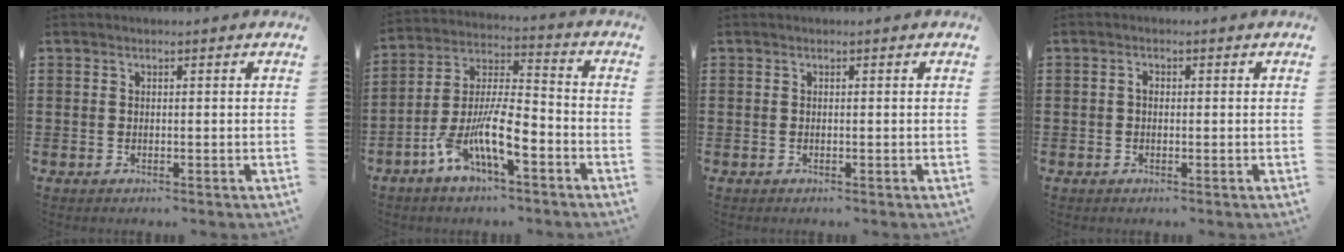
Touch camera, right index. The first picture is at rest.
{"total": 10.6, "force": [-5.6, 3.6, 8.2], "torque": [-0.171, 0.005, -0.105]}
{"total": 0.0}
{"total": 1.2, "force": [-0.1, 0.8, 1.0], "torque": [-0.019, 0.003, -0.003]}